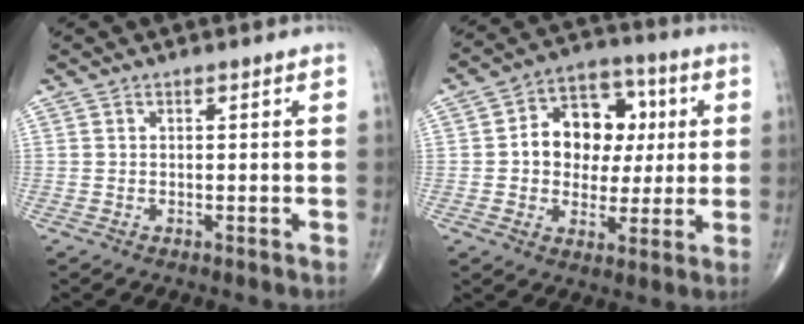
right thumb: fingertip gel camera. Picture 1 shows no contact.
{"total": 13.9, "force": [1.6, 10.5, 8.9], "torque": [-0.083, 0.021, 0.023]}